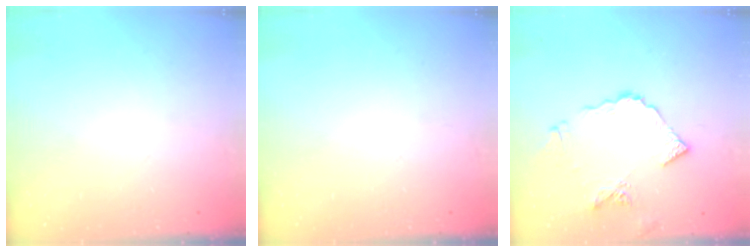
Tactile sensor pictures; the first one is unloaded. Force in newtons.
{"total": 0.0}
{"total": 10.9, "press": 10.8, "slide": 1.3}